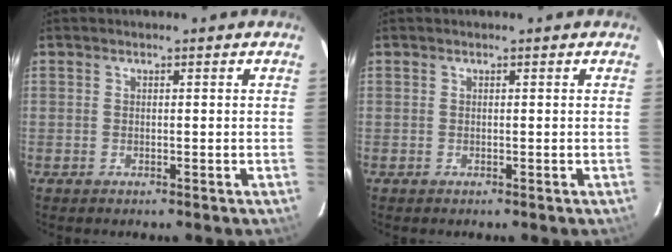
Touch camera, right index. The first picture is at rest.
{"total": 0.0}